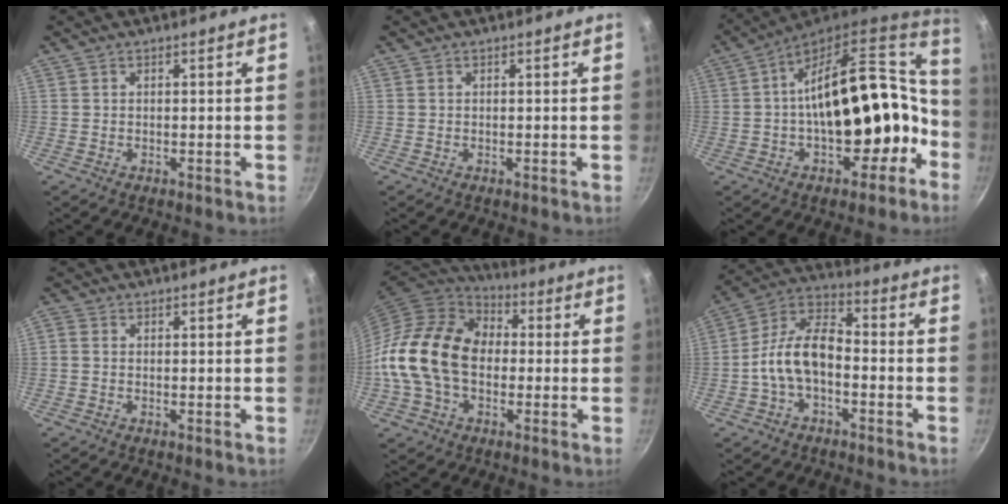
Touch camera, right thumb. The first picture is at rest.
{"total": 0.0}
{"total": 22.7, "force": [-3.1, 13.9, 17.7], "torque": [-0.203, 0.078, -0.024]}
{"total": 1.1, "force": [-0.2, 0.8, 0.8], "torque": [-0.022, 0.004, -0.010]}
{"total": 18.7, "force": [-0.7, 13.4, 13.0], "torque": [-0.211, 0.036, -0.025]}
{"total": 11.3, "force": [-3.0, 6.4, 8.9], "torque": [-0.154, 0.050, -0.070]}